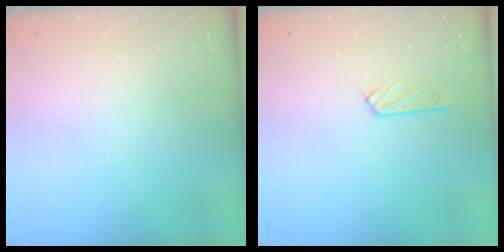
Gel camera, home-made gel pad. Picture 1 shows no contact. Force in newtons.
{"total": 3.2, "press": 3.2, "slide": 0.3}